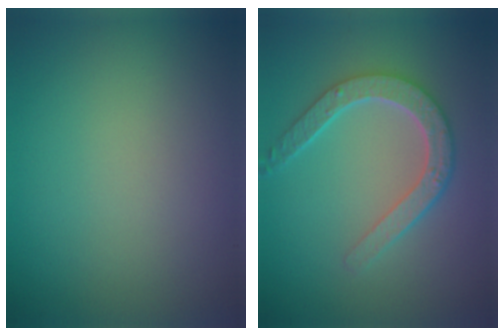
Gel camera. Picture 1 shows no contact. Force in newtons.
{"total": 4.5, "press": 3.6, "slide": 2.8}